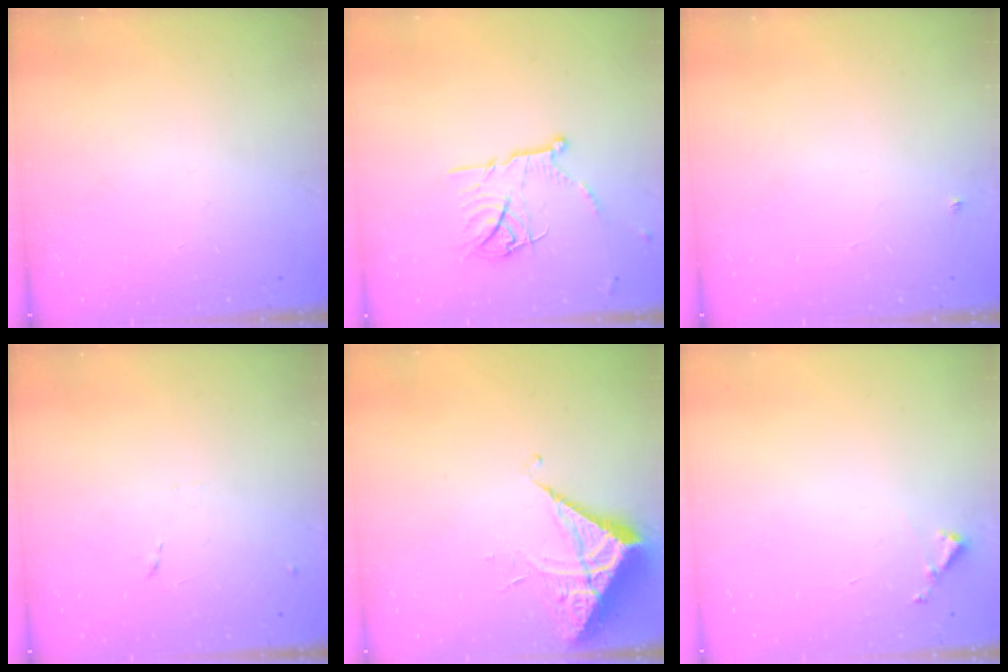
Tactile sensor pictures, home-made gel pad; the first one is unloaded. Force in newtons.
{"total": 12.8, "press": 12.8, "slide": 1.1}
{"total": 2.7, "press": 2.7, "slide": 0.4}
{"total": 7.5, "press": 7.4, "slide": 0.6}
{"total": 6.3, "press": 6.3, "slide": 0.2}
{"total": 3.6, "press": 3.6, "slide": 0.3}